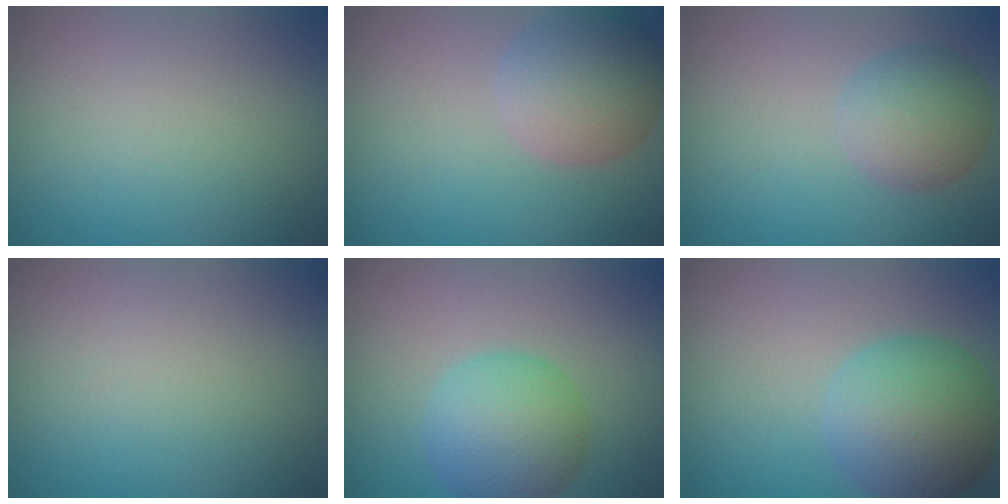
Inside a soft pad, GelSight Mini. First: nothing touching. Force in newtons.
{"total": 5.3, "press": 5.3, "slide": 0.3}
{"total": 3.7, "press": 3.7, "slide": 0.1}
{"total": 0.0}
{"total": 5.1, "press": 5.1, "slide": 0.1}
{"total": 6.1, "press": 6.1, "slide": 0.1}